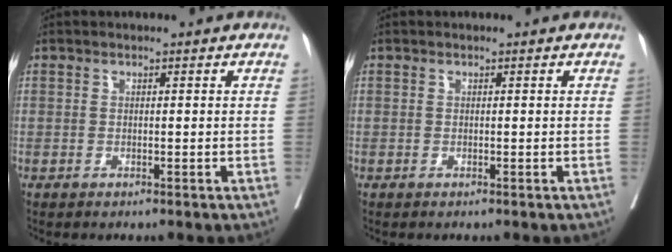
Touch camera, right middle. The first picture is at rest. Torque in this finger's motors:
{"motor_torque": [0.38, -0.23, 0.05, 0.01]}